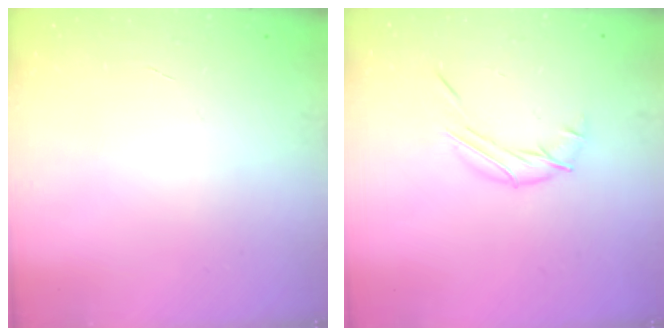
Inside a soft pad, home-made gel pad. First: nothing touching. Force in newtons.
{"total": 6.9, "press": 6.9, "slide": 0.5}